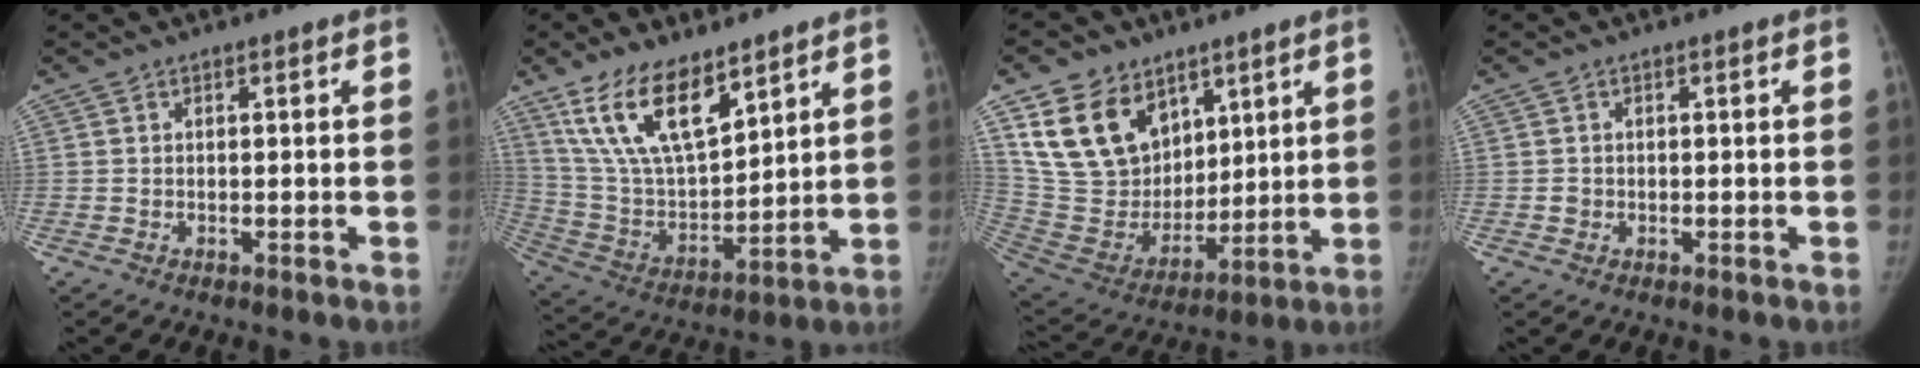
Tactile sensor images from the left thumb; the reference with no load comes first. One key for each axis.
{"total": 16.7, "fx": 10.7, "fy": 6.9, "fz": 10.8, "tx": -0.173, "ty": -0.052, "tz": 0.218}
{"total": 19.1, "fx": 10.1, "fy": 13.3, "fz": 9.2, "tx": -0.137, "ty": -0.039, "tz": 0.206}
{"total": 1.2, "fx": -0.2, "fy": 1.2, "fz": 0.2, "tx": 0.000, "ty": 0.003, "tz": -0.002}